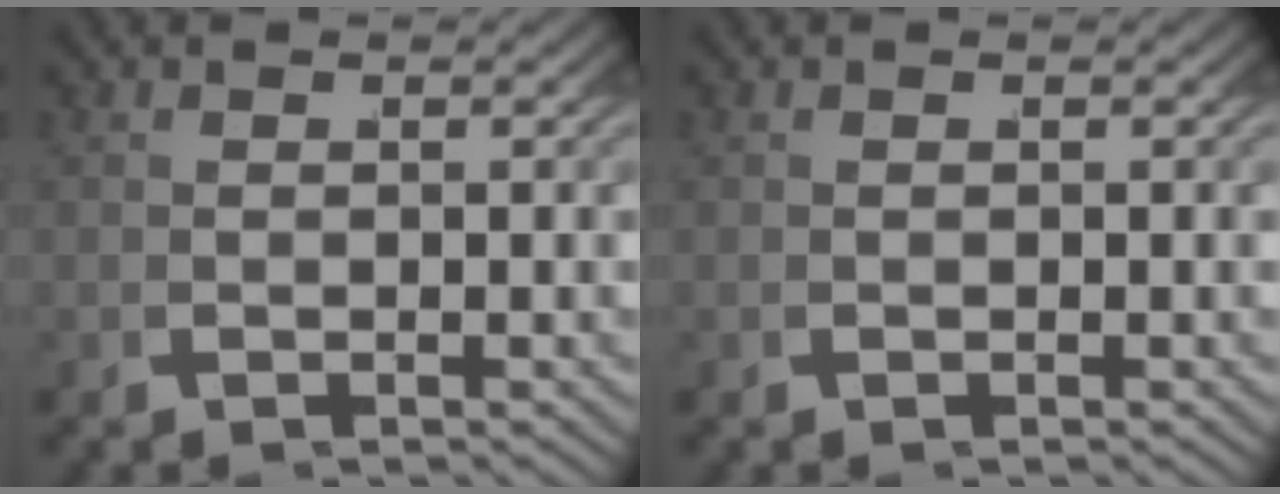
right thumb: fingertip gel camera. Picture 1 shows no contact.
{"total": 0.0}